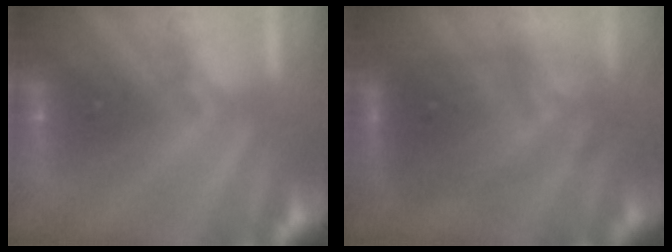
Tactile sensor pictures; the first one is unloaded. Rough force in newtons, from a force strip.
{"total": 3.6}